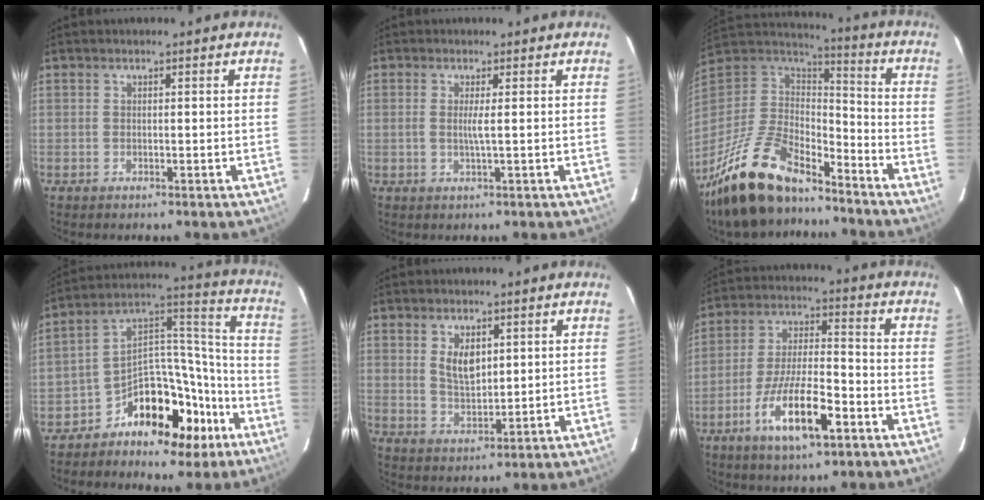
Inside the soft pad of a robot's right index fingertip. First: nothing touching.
{"total": 1.9, "force": [0.1, -0.4, 1.8], "torque": [-0.033, -0.002, 0.001]}
{"total": 24.1, "force": [-17.8, 9.4, 13.2], "torque": [-0.284, -0.021, -0.309]}
{"total": 15.4, "force": [-10.2, 9.2, 7.0], "torque": [-0.115, 0.080, -0.151]}
{"total": 5.5, "force": [2.0, 3.0, 4.2], "torque": [-0.071, -0.001, 0.042]}
{"total": 13.4, "force": [-6.8, 3.6, 11.0], "torque": [-0.219, -0.011, -0.121]}